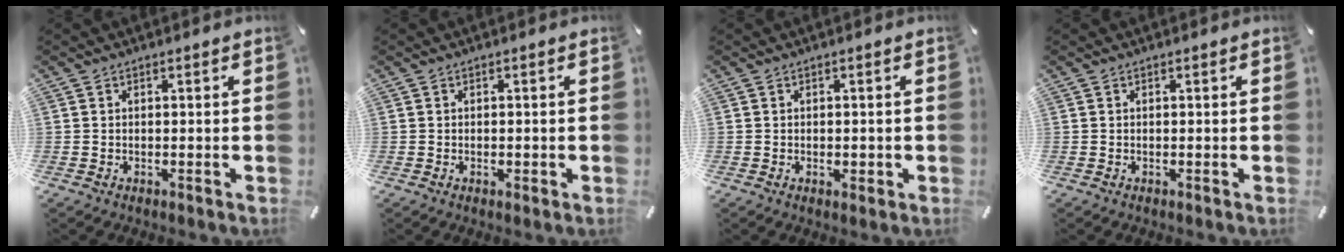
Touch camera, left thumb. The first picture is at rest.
{"total": 1.0, "force": [-0.3, 0.4, 0.9], "torque": [-0.015, -0.001, -0.005]}
{"total": 1.6, "force": [-0.4, 0.8, 1.3], "torque": [-0.024, 0.001, -0.006]}
{"total": 0.0}